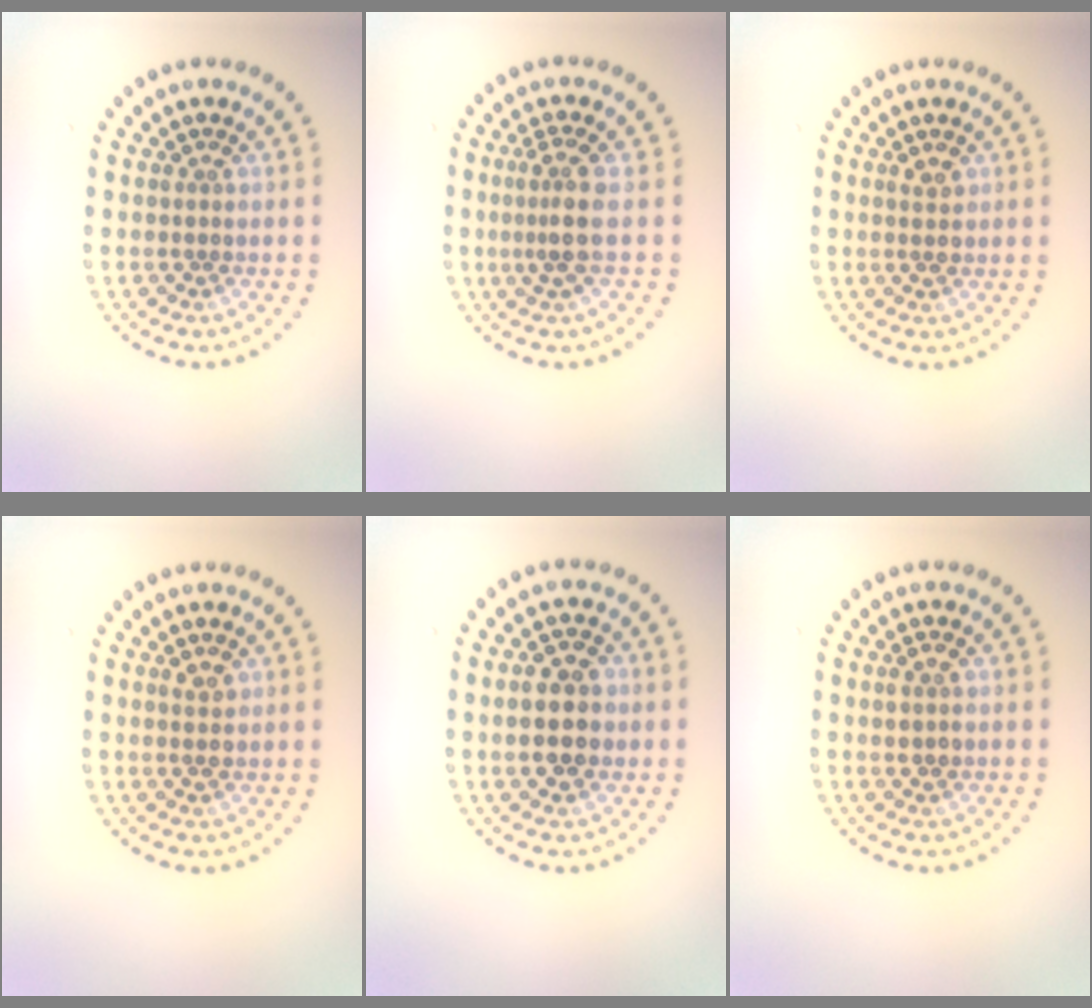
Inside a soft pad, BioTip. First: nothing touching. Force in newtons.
{"total": 2.6, "press": 1.9, "slide": 1.8}
{"total": 1.5, "press": 1.4, "slide": 0.3}
{"total": 1.5, "press": 1.4, "slide": 0.3}
{"total": 4.4, "press": 4.4, "slide": 0.1}
{"total": 1.5, "press": 1.5, "slide": 0.4}